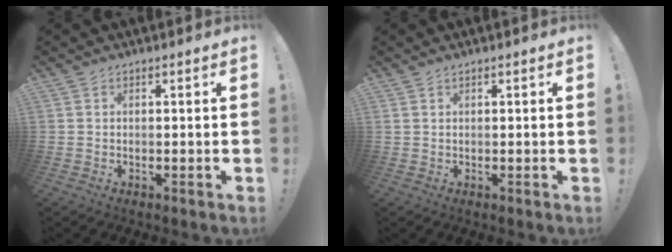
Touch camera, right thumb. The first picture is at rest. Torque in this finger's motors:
{"motor_torque": [0.04, -0.17, 0.26, -0.05, 0.00]}